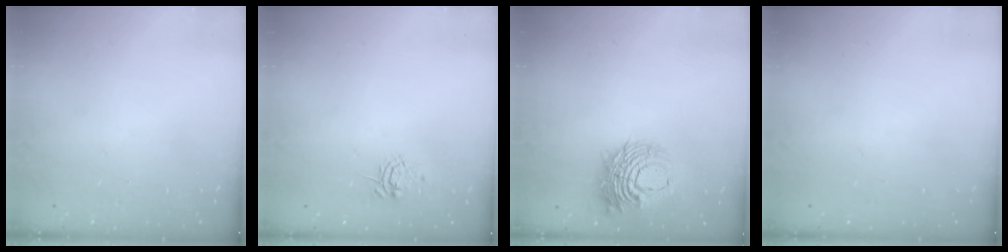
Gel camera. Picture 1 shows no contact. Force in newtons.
{"total": 5.9, "press": 5.9, "slide": 0.5}
{"total": 12.2, "press": 12.1, "slide": 1.3}
{"total": 0.0}